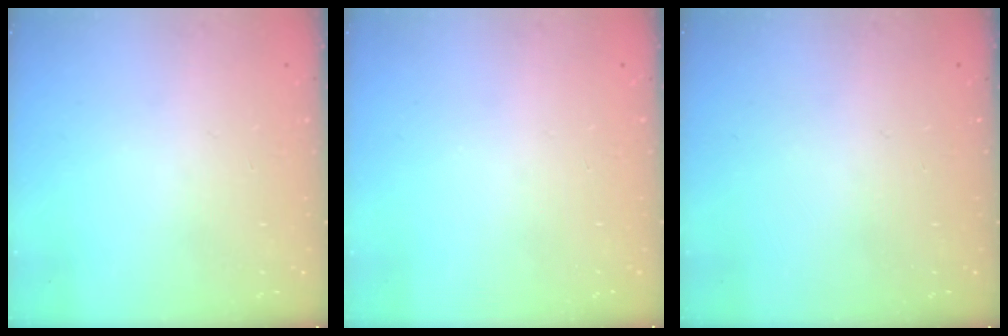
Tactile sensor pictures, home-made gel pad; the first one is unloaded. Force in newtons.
{"total": 0.0}
{"total": 0.0}